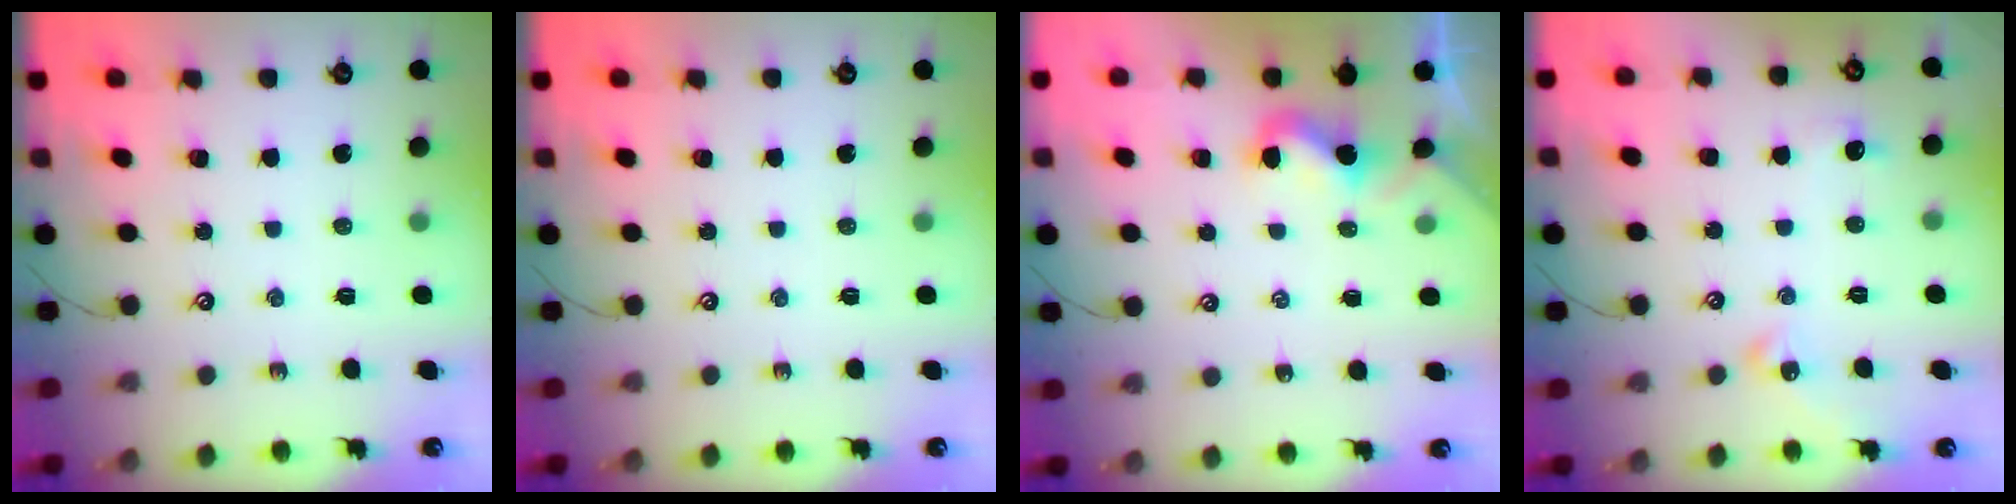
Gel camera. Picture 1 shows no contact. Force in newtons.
{"total": 0.0}
{"total": 2.2, "press": 2.2, "slide": 0.4}
{"total": 2.6, "press": 2.6, "slide": 0.6}